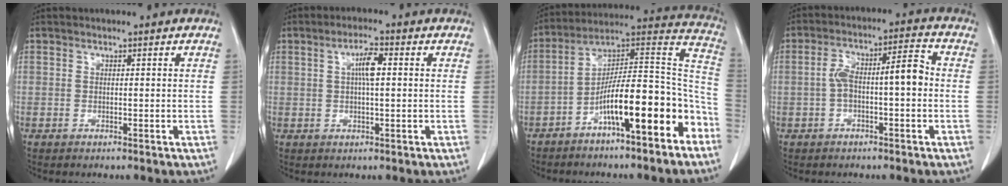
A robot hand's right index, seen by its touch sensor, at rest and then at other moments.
{"total": 4.0, "force": [0.8, 0.8, 3.8], "torque": [-0.069, 0.007, 0.013]}
{"total": 17.2, "force": [-8.7, 3.2, 14.6], "torque": [-0.223, 0.052, -0.133]}
{"total": 7.9, "force": [-0.6, 2.1, 7.6], "torque": [-0.141, 0.037, -0.008]}